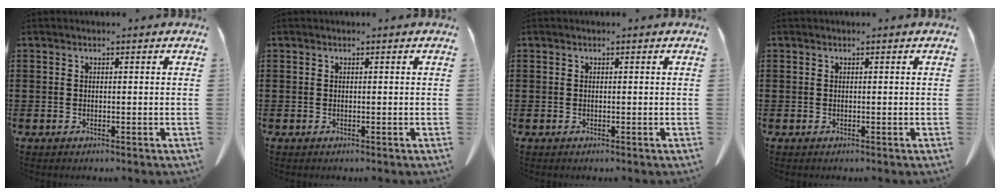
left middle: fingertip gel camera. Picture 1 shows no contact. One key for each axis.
{"total": 0.0}
{"total": 0.0}
{"total": 0.0}